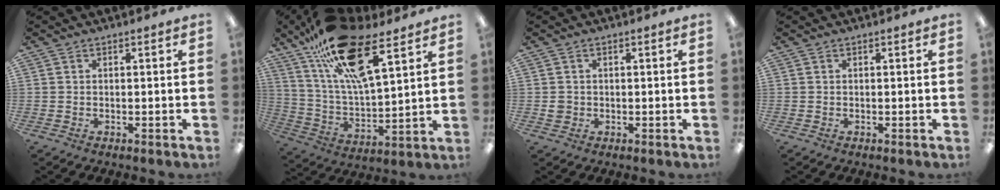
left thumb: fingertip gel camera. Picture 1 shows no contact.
{"total": 23.2, "force": [13.6, 9.0, 16.5], "torque": [-0.287, -0.053, 0.236]}
{"total": 2.0, "force": [0.0, 1.9, 0.6], "torque": [-0.003, 0.003, -0.004]}
{"total": 0.0}